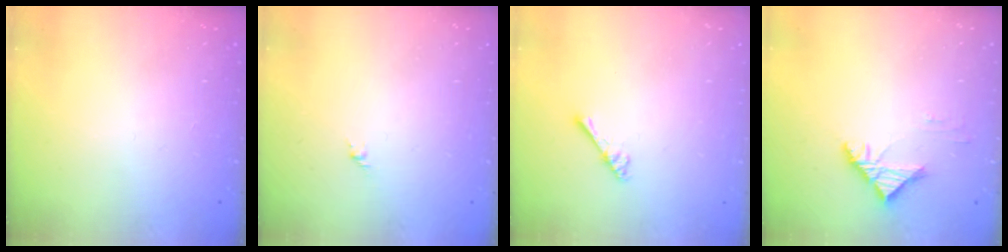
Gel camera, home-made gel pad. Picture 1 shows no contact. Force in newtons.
{"total": 1.6, "press": 1.5, "slide": 0.6}
{"total": 2.4, "press": 2.4, "slide": 0.4}
{"total": 4.2, "press": 4.0, "slide": 1.1}